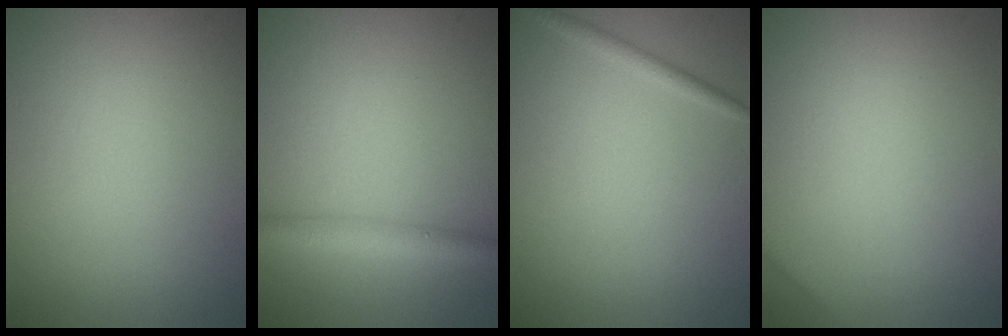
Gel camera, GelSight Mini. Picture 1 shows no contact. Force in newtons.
{"total": 2.9, "press": 2.9, "slide": 0.1}
{"total": 1.2, "press": 1.2, "slide": 0.1}
{"total": 1.0, "press": 1.0, "slide": 0.0}